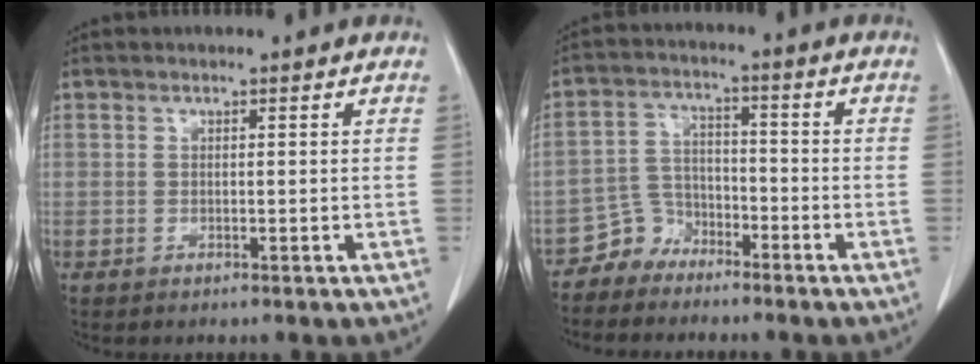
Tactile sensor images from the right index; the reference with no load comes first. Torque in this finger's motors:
{"motor_torque": [-0.25, -0.47, -0.30, -0.12]}